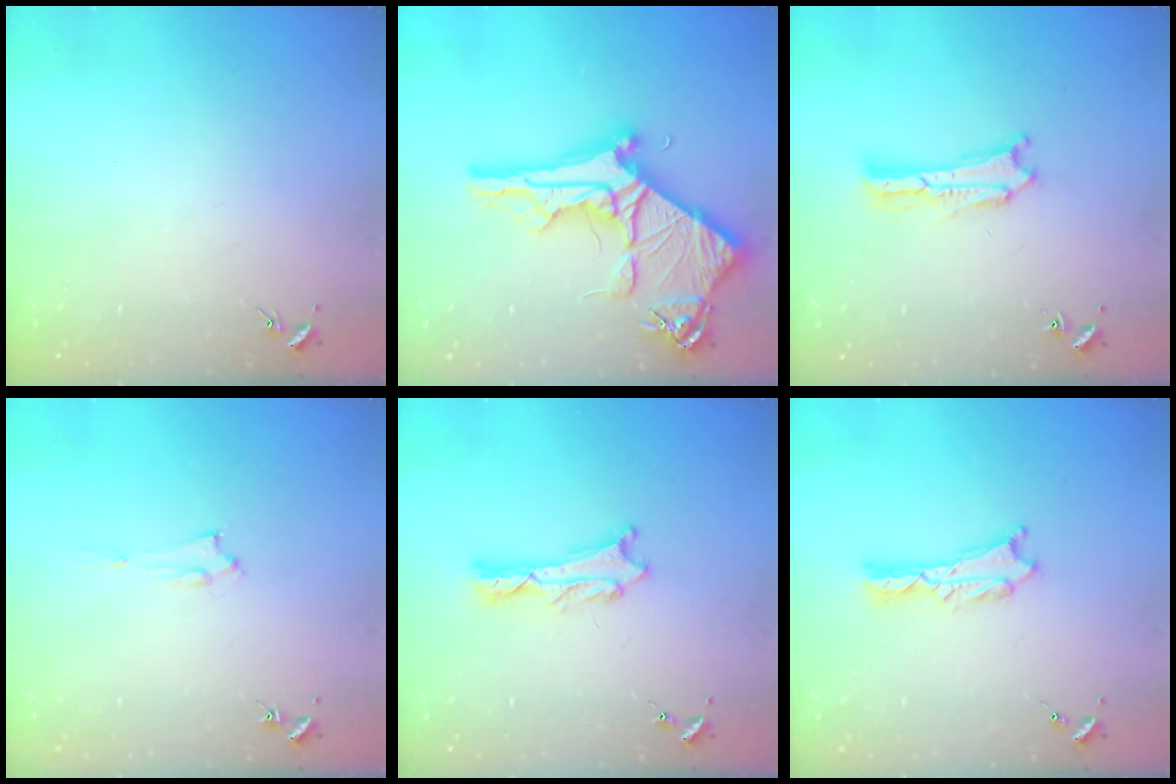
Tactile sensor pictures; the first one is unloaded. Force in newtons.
{"total": 11.1, "press": 11.0, "slide": 1.3}
{"total": 1.2, "press": 1.2, "slide": 0.2}
{"total": 1.5, "press": 1.5, "slide": 0.2}
{"total": 1.2, "press": 1.2, "slide": 0.2}
{"total": 1.3, "press": 1.3, "slide": 0.1}